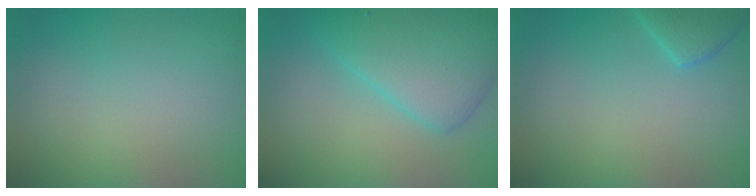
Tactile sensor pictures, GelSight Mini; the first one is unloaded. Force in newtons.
{"total": 5.4, "press": 5.4, "slide": 0.2}
{"total": 2.3, "press": 2.3, "slide": 0.2}